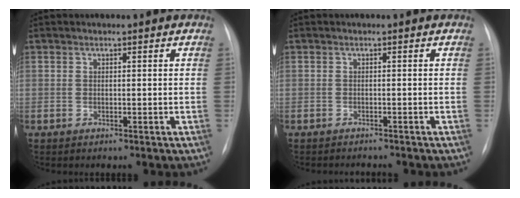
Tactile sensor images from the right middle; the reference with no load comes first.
{"total": 2.2, "force": [-2.1, 0.4, 0.4], "torque": [-0.002, -0.005, -0.024]}